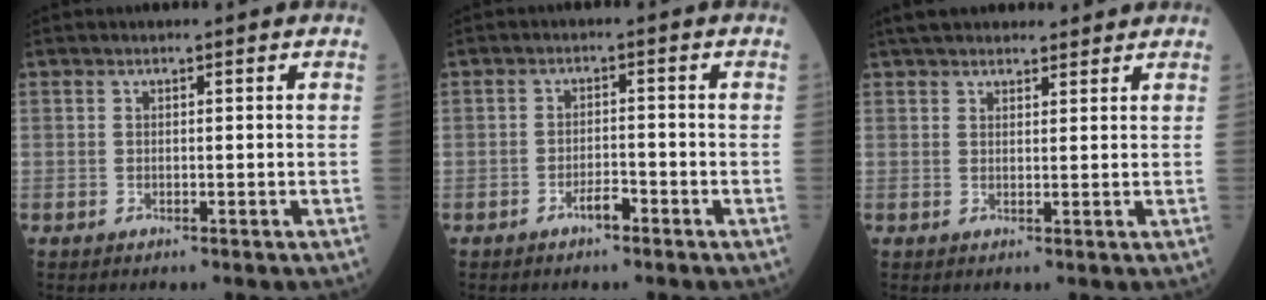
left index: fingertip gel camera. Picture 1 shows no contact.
{"total": 2.4, "force": [-1.8, 0.5, 1.5], "torque": [-0.028, 0.002, -0.032]}
{"total": 9.0, "force": [7.9, 2.8, 3.3], "torque": [-0.040, 0.033, 0.119]}